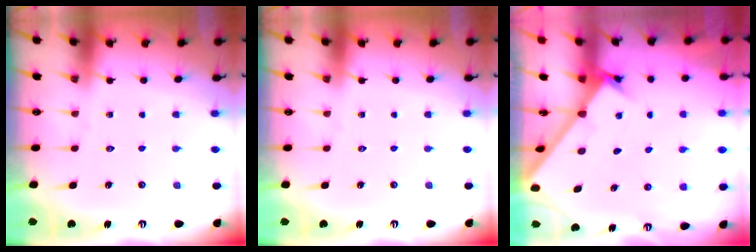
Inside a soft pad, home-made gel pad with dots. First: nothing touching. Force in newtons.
{"total": 0.0}
{"total": 1.6, "press": 1.6, "slide": 0.1}